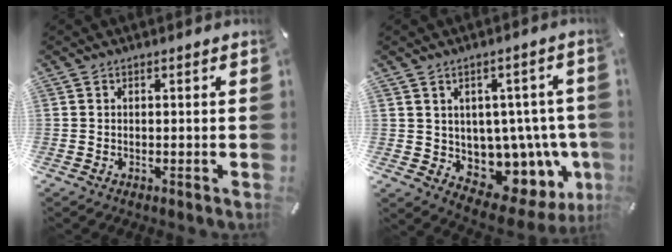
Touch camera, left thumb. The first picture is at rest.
{"total": 8.4, "force": [-0.1, 7.2, 4.4], "torque": [-0.055, -0.034, 0.019]}